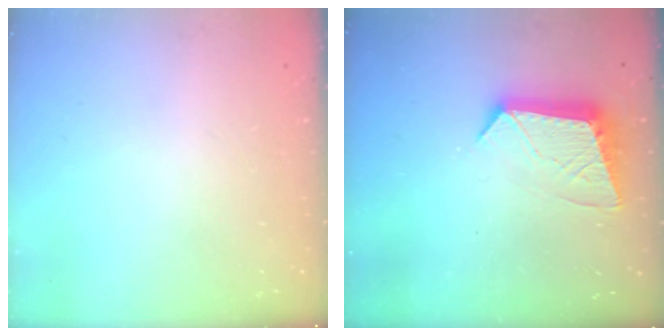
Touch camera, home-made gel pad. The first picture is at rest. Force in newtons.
{"total": 11.5, "press": 11.5, "slide": 0.7}